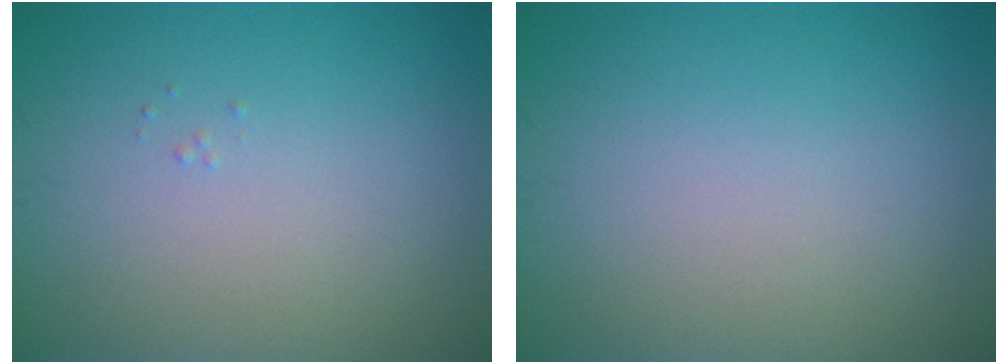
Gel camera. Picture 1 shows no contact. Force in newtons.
{"total": 0.0}